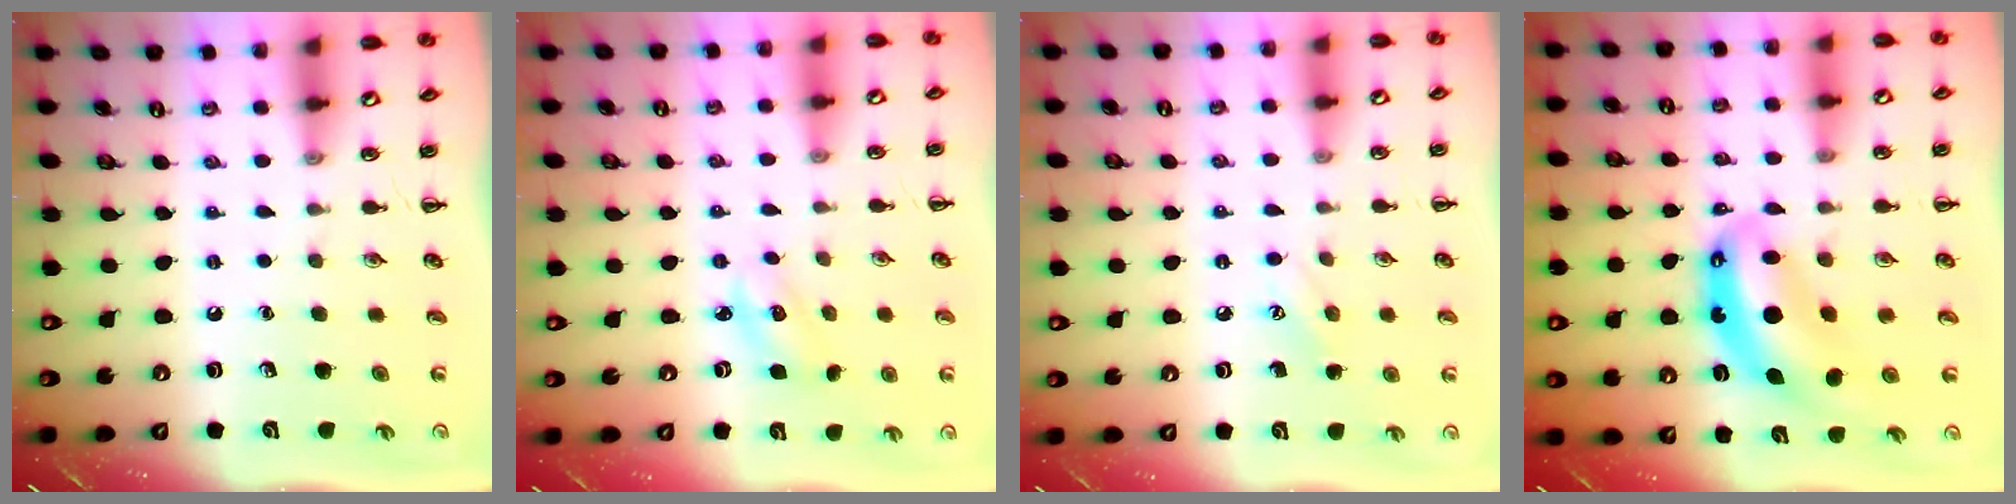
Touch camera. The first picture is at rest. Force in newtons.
{"total": 2.8, "press": 2.7, "slide": 0.7}
{"total": 6.6, "press": 6.4, "slide": 1.7}
{"total": 9.1, "press": 8.8, "slide": 2.2}